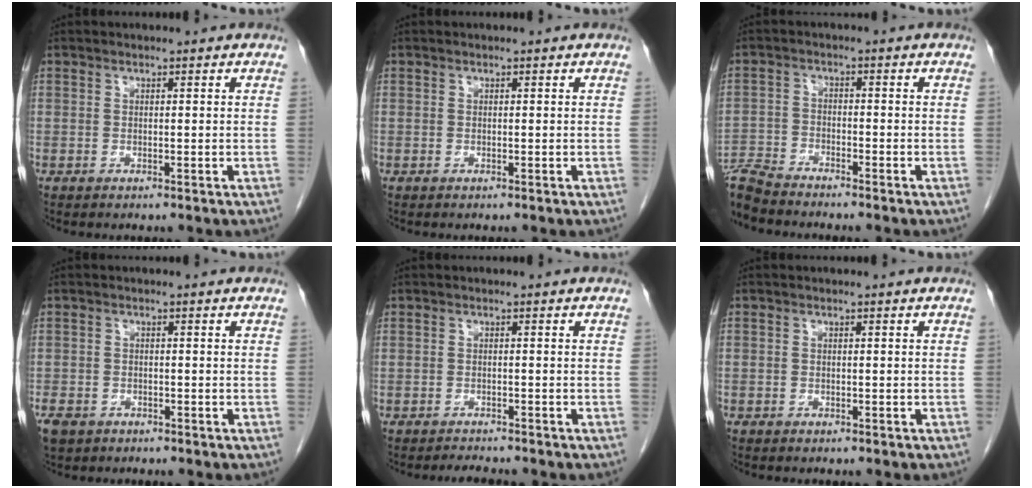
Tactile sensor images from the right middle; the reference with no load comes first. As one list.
[{"total": 0.0}, {"total": 6.6, "force": [-6.5, 0.5, 1.2], "torque": [-0.021, -0.014, -0.121]}, {"total": 4.9, "force": [-3.3, 3.2, 1.6], "torque": [-0.036, -0.003, -0.050]}, {"total": 1.9, "force": [-1.9, 0.0, 0.2], "torque": [-0.009, -0.010, -0.028]}, {"total": 0.9, "force": [-0.6, 0.6, 0.1], "torque": [-0.007, 0.003, -0.011]}]